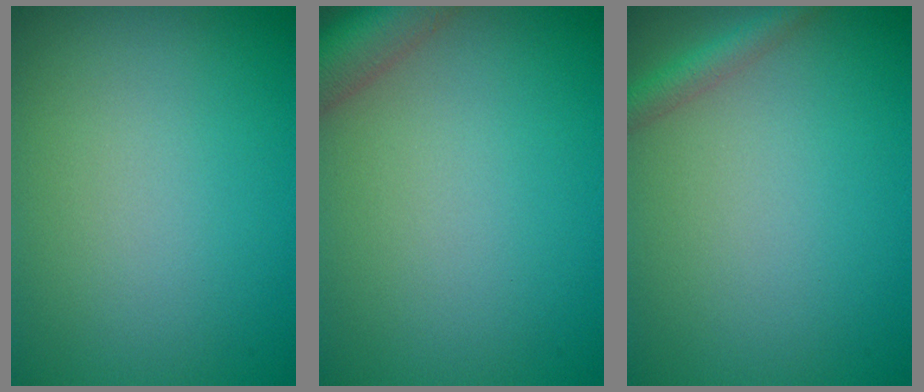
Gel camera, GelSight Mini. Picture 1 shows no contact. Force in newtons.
{"total": 4.9, "press": 4.8, "slide": 0.4}
{"total": 1.8, "press": 1.8, "slide": 0.0}